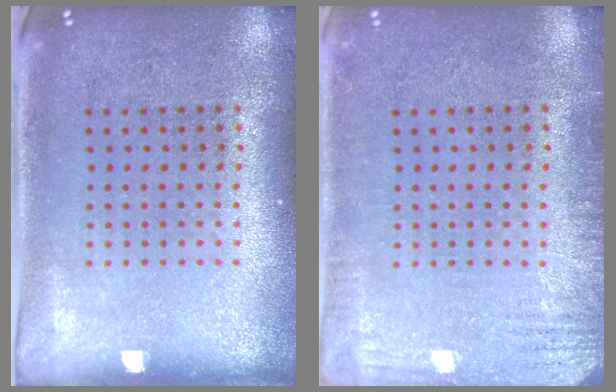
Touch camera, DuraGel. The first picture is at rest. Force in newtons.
{"total": 2.5, "press": 2.5, "slide": 0.4}